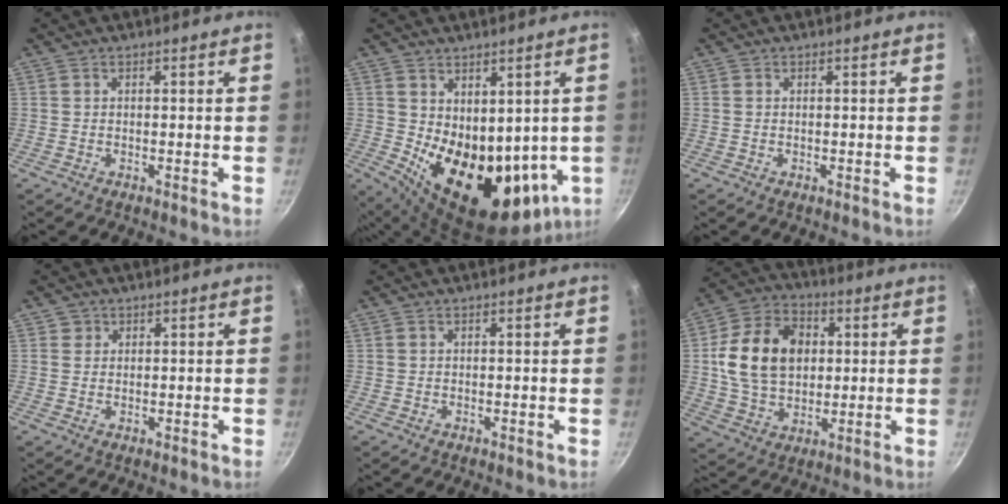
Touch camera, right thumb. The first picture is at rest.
{"total": 17.2, "force": [0.5, 10.5, 13.6], "torque": [-0.170, -0.041, 0.038]}
{"total": 0.0}
{"total": 1.5, "force": [0.5, 1.4, 0.2], "torque": [0.007, -0.001, 0.005]}
{"total": 0.0}
{"total": 16.7, "force": [2.5, 12.3, 11.0], "torque": [-0.175, 0.008, 0.038]}